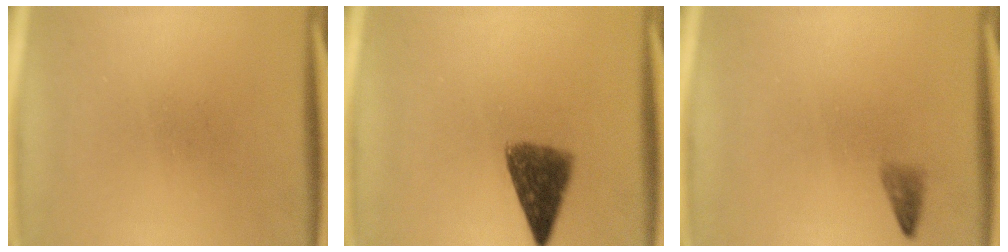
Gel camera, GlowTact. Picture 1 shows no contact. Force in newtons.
{"total": 6.7}
{"total": 1.2}